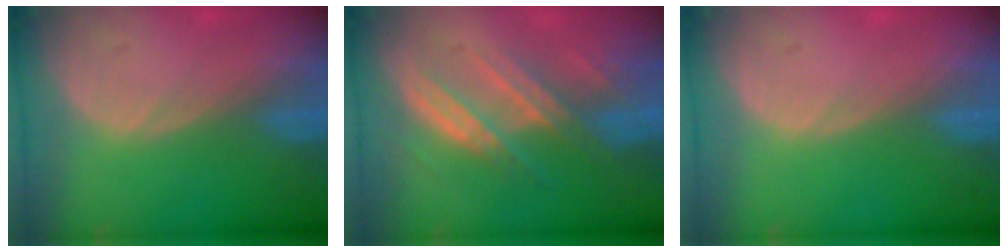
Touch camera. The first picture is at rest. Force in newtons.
{"total": 7.5, "press": 7.2, "slide": 1.9}
{"total": 0.0}